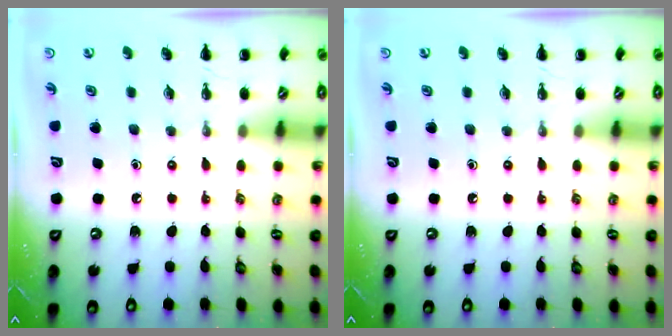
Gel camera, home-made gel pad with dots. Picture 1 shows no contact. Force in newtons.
{"total": 0.0}